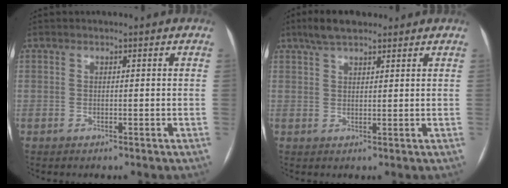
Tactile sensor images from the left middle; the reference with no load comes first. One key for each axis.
{"total": 5.8, "fx": 4.2, "fy": 2.1, "fz": 3.4, "tx": -0.070, "ty": 0.025, "tz": 0.073}